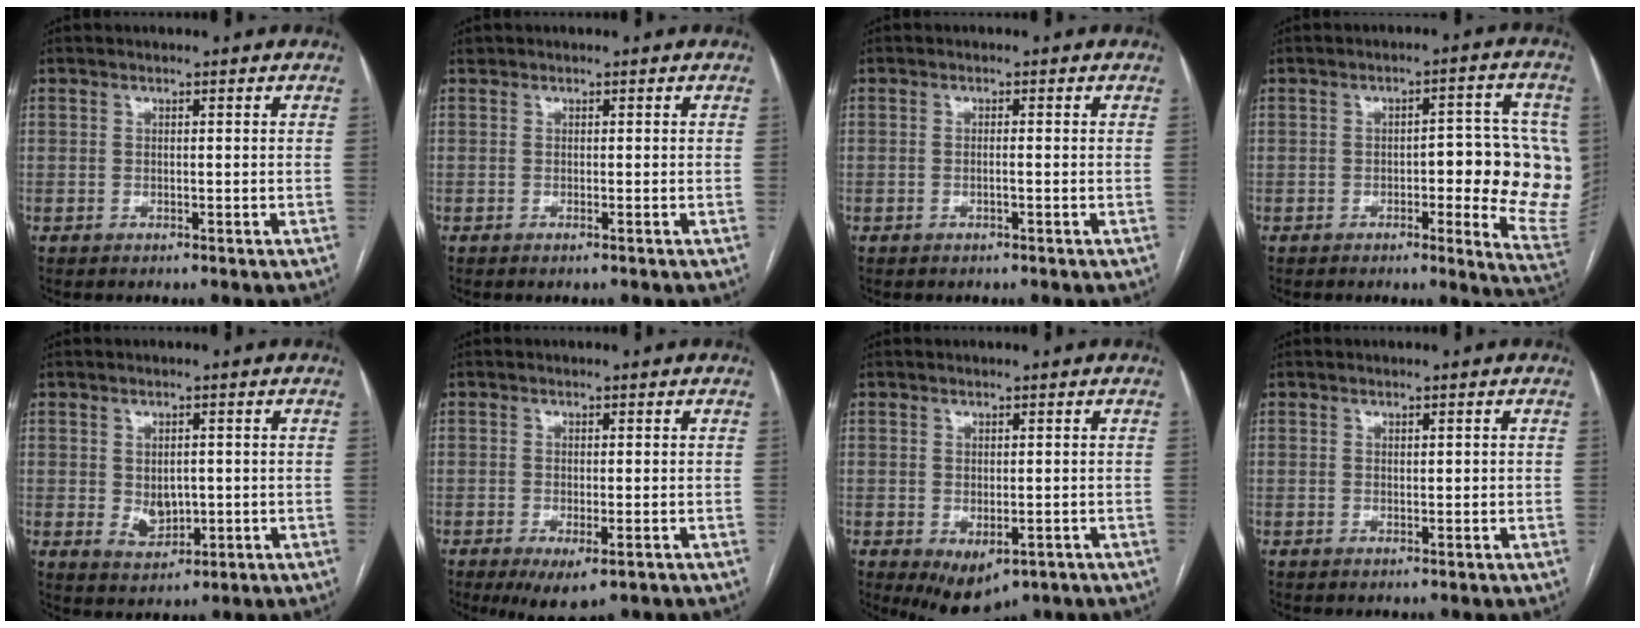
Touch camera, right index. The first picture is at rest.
{"total": 0.0}
{"total": 0.8, "force": [-0.3, 0.0, 0.7], "torque": [-0.013, 0.002, -0.004]}
{"total": 13.4, "force": [-0.6, 3.7, 12.9], "torque": [-0.114, 0.013, -0.006]}
{"total": 4.2, "force": [-0.1, 2.9, 3.0], "torque": [-0.051, -0.002, 0.013]}
{"total": 4.9, "force": [-2.5, 1.5, 3.9], "torque": [-0.061, -0.012, -0.032]}
{"total": 5.5, "force": [-2.3, 3.0, 4.0], "torque": [-0.059, -0.013, -0.021]}
{"total": 0.8, "force": [0.2, 0.3, 0.7], "torque": [-0.011, 0.002, 0.003]}